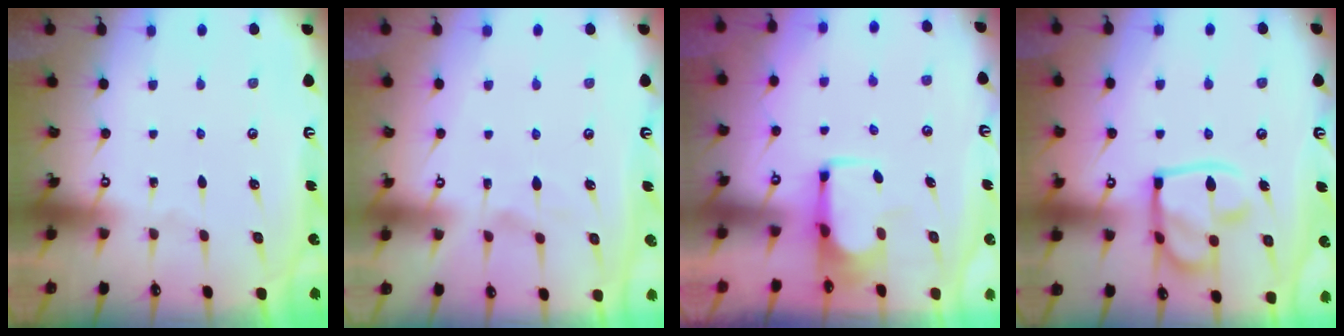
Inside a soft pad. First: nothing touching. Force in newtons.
{"total": 1.7, "press": 1.2, "slide": 1.2}
{"total": 3.3, "press": 3.3, "slide": 0.4}
{"total": 15.6, "press": 15.5, "slide": 1.6}